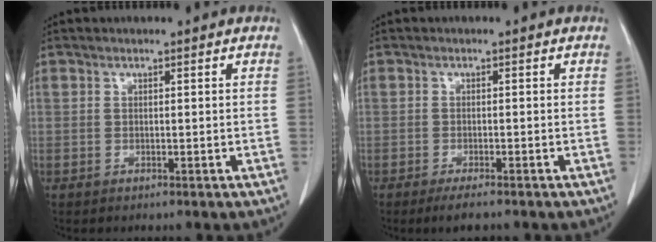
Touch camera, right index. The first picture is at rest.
{"total": 3.2, "force": [-2.5, 0.4, 2.0], "torque": [-0.031, -0.008, -0.038]}